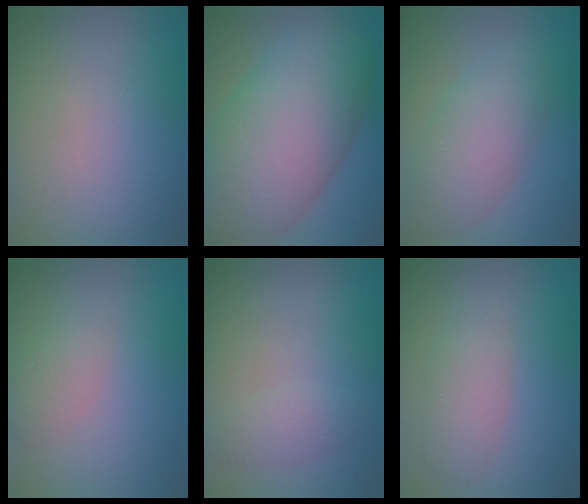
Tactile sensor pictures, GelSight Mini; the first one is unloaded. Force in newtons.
{"total": 13.0, "press": 12.9, "slide": 0.8}
{"total": 5.3, "press": 5.3, "slide": 0.2}
{"total": 1.8, "press": 1.8, "slide": 0.2}
{"total": 1.8, "press": 1.8, "slide": 0.1}
{"total": 2.7, "press": 2.7, "slide": 0.0}